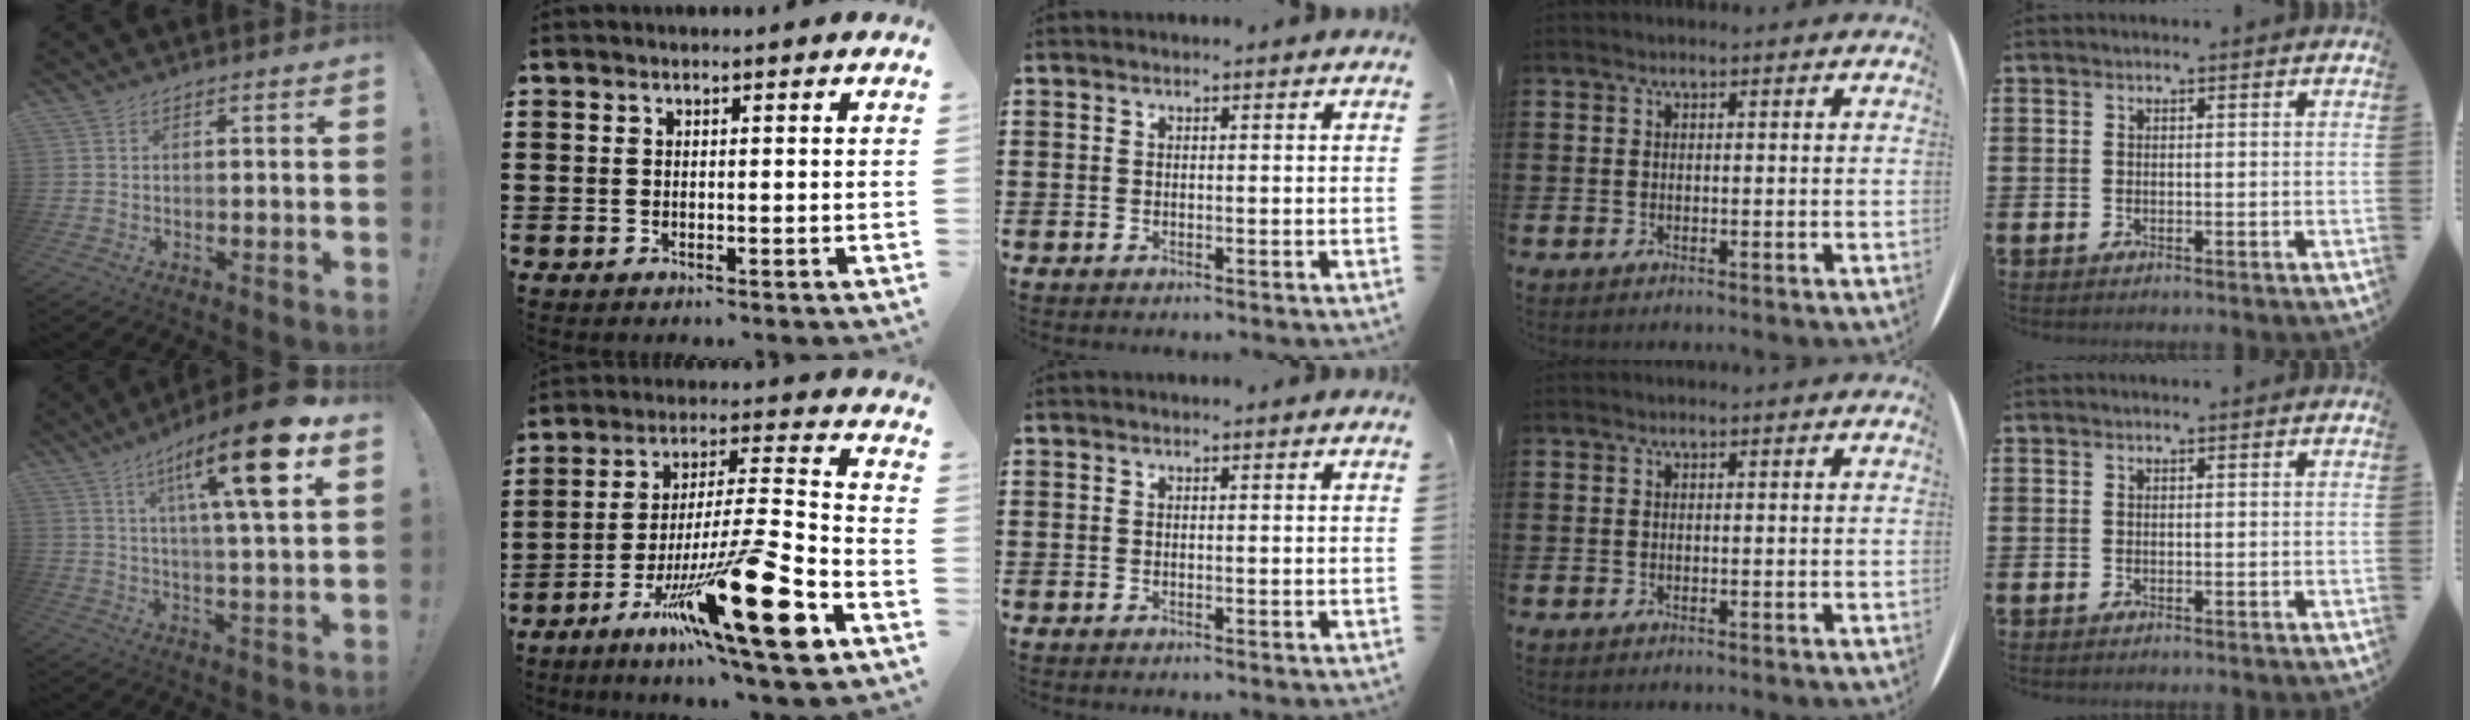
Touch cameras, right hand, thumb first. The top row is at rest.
{"thumb": {"total": 18.0, "force": [7.7, 3.2, 15.9], "torque": [-0.252, -0.029, 0.104]}, "index": {"total": 21.0, "force": [-11.7, 2.4, 17.3], "torque": [-0.293, 0.020, -0.190]}}